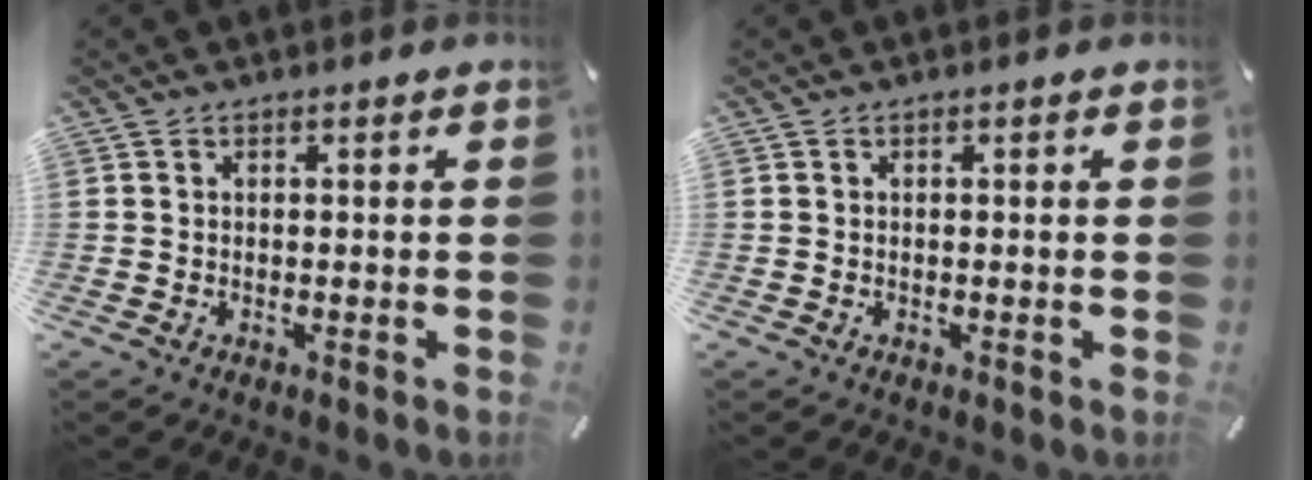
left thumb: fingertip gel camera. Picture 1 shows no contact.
{"total": 0.0}